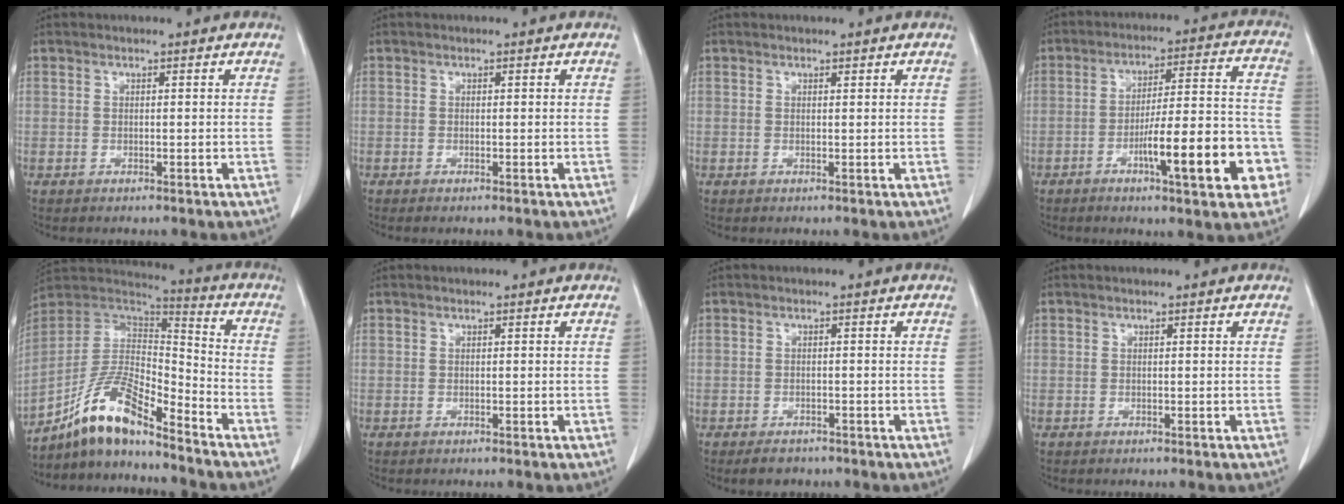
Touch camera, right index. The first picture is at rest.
{"total": 0.5, "force": [-0.4, 0.1, 0.4], "torque": [-0.006, -0.002, -0.006]}
{"total": 0.0}
{"total": 15.8, "force": [-6.2, 2.4, 14.4], "torque": [-0.203, 0.021, -0.083]}
{"total": 12.9, "force": [-9.9, 2.5, 7.9], "torque": [-0.161, 0.020, -0.184]}
{"total": 0.0}
{"total": 2.7, "force": [-2.0, 1.6, 0.9], "torque": [-0.015, 0.000, -0.024]}
{"total": 0.0}